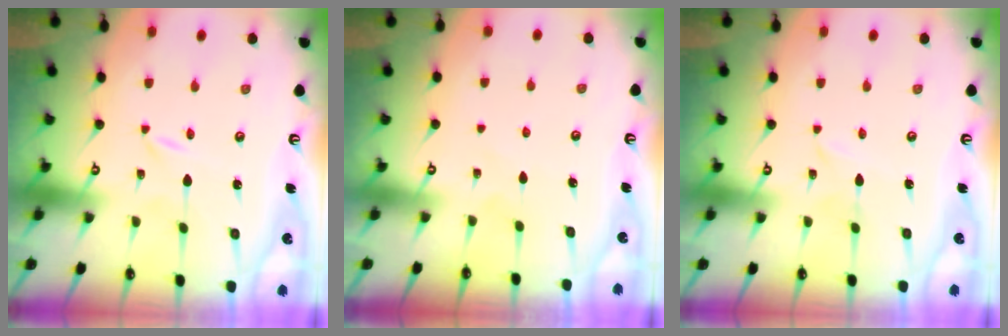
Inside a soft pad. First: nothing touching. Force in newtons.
{"total": 3.7, "press": 3.7, "slide": 0.5}
{"total": 2.1, "press": 2.1, "slide": 0.3}